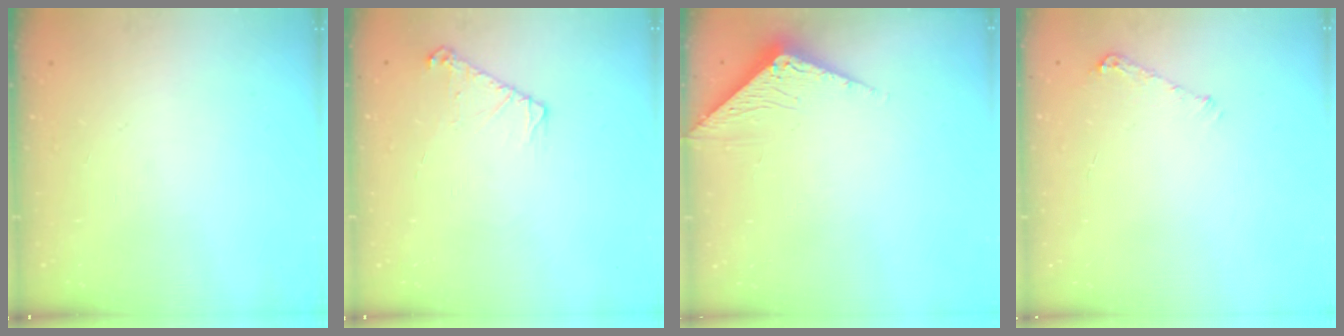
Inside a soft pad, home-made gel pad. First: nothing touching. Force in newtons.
{"total": 6.0, "press": 6.0, "slide": 0.7}
{"total": 3.4, "press": 3.4, "slide": 0.3}
{"total": 5.3, "press": 5.2, "slide": 0.6}